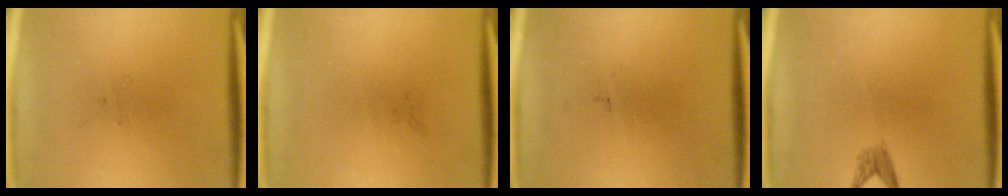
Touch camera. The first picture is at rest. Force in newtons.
{"total": 0.0}
{"total": 0.0}
{"total": 1.4}